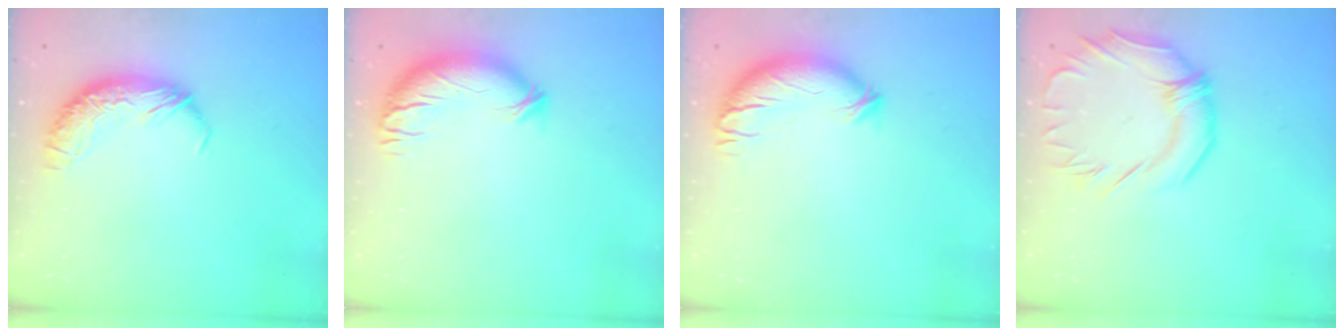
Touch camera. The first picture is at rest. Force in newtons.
{"total": 3.8, "press": 2.8, "slide": 2.6}
{"total": 3.8, "press": 3.0, "slide": 2.3}
{"total": 3.9, "press": 3.6, "slide": 1.7}